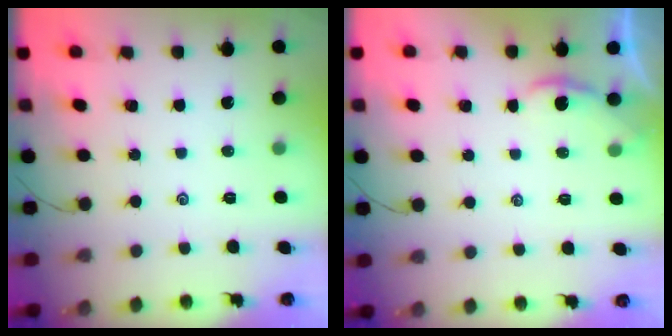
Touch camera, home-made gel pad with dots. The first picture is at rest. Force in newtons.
{"total": 0.9, "press": 0.9, "slide": 0.1}